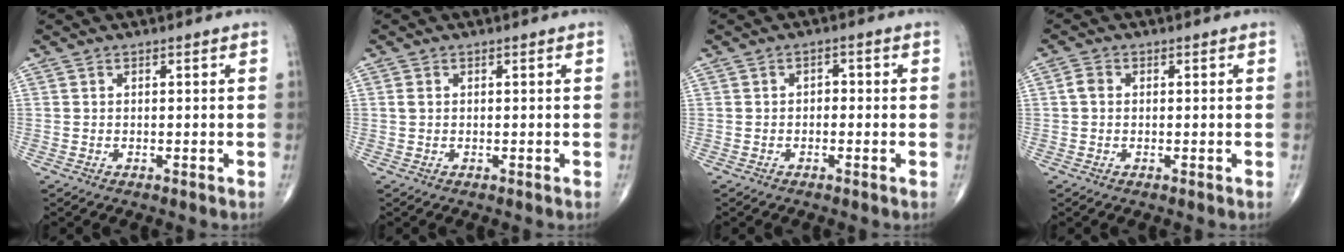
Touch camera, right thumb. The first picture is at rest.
{"total": 0.8, "force": [0.2, 0.6, 0.5], "torque": [-0.012, 0.002, 0.004]}
{"total": 1.8, "force": [-0.2, 1.2, 1.2], "torque": [-0.005, 0.008, -0.011]}
{"total": 1.9, "force": [0.1, 1.5, 1.1], "torque": [-0.021, 0.006, -0.001]}